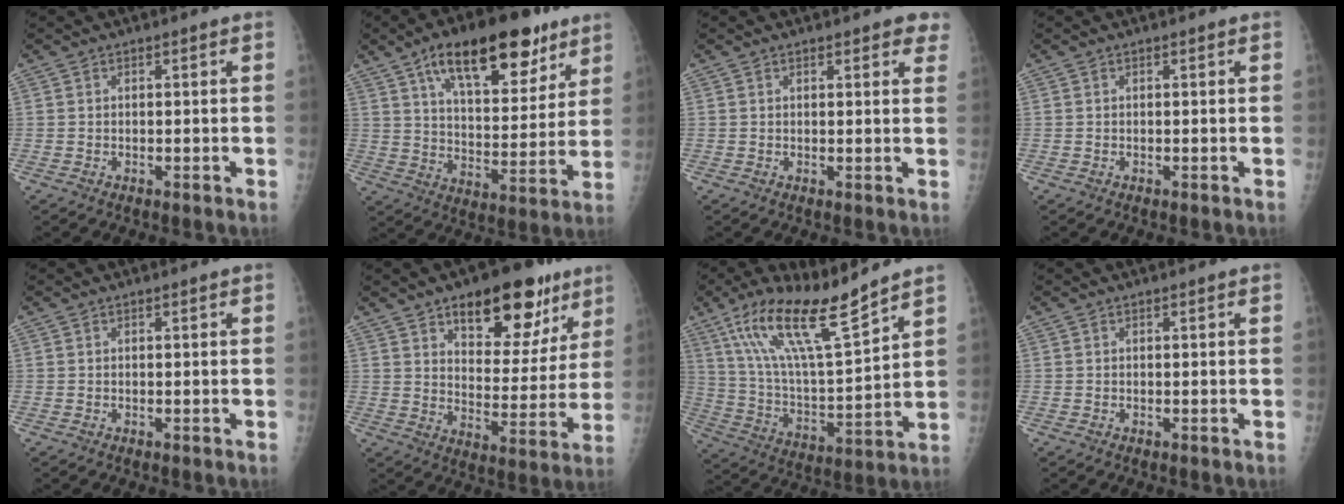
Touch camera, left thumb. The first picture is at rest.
{"total": 21.0, "force": [12.2, 9.2, 14.3], "torque": [-0.177, -0.039, 0.197]}
{"total": 3.8, "force": [2.9, 1.5, 1.9], "torque": [0.010, -0.007, 0.027]}
{"total": 0.0}
{"total": 0.0}
{"total": 18.8, "force": [11.2, 9.2, 12.0], "torque": [-0.106, -0.050, 0.166]}
{"total": 17.6, "force": [12.4, 2.8, 12.2], "torque": [-0.208, -0.062, 0.235]}
{"total": 0.0}